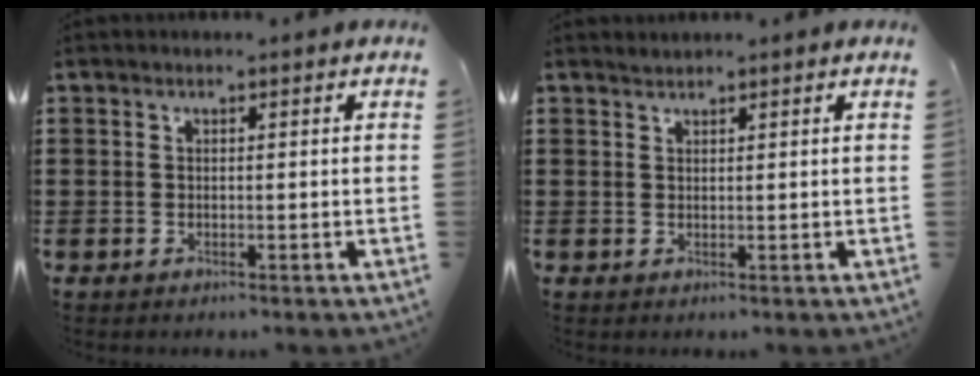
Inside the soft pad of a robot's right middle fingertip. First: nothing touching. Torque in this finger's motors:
{"motor_torque": [-0.07, -0.03, -0.02, -0.01]}